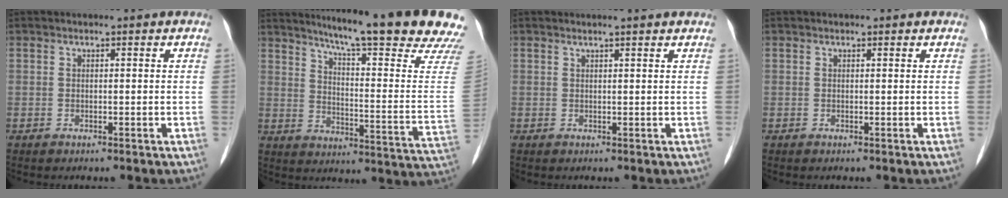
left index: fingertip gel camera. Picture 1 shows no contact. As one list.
[{"total": 22.2, "force": [18.6, -0.6, 12.2], "torque": [-0.174, -0.076, 0.237]}, {"total": 2.6, "force": [2.4, 0.0, 1.0], "torque": [-0.017, 0.015, 0.028]}, {"total": 0.5, "force": [0.5, 0.2, 0.1], "torque": [-0.008, 0.003, 0.006]}]